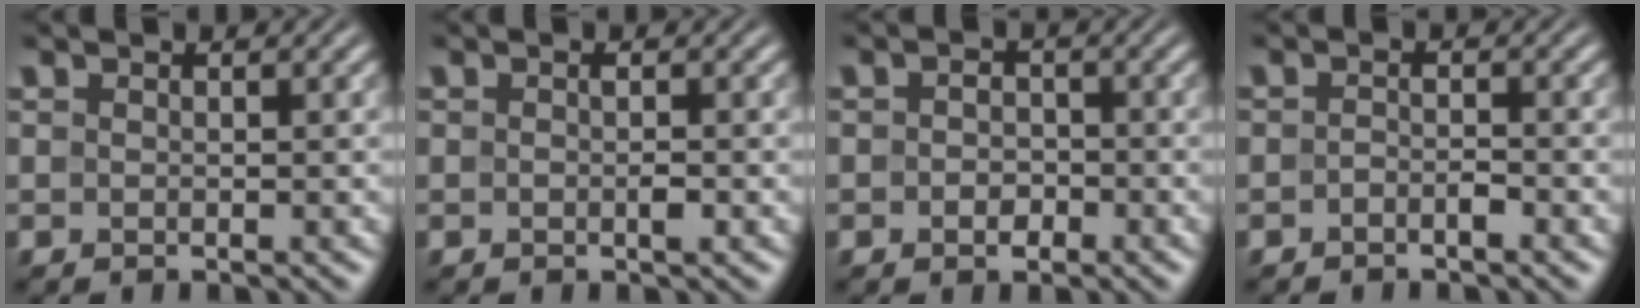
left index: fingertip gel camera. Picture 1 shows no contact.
{"total": 1.1, "force": [-0.3, 0.4, 1.0], "torque": [-0.018, 0.000, -0.004]}
{"total": 1.9, "force": [-0.6, 1.5, 1.1], "torque": [-0.015, 0.000, -0.016]}
{"total": 1.2, "force": [-0.8, 0.5, 0.8], "torque": [-0.015, 0.003, -0.015]}